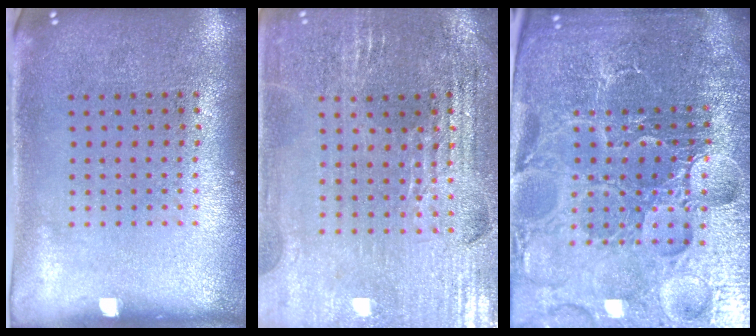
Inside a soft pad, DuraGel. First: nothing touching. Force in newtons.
{"total": 2.9, "press": 2.8, "slide": 0.5}
{"total": 6.5, "press": 5.8, "slide": 3.0}